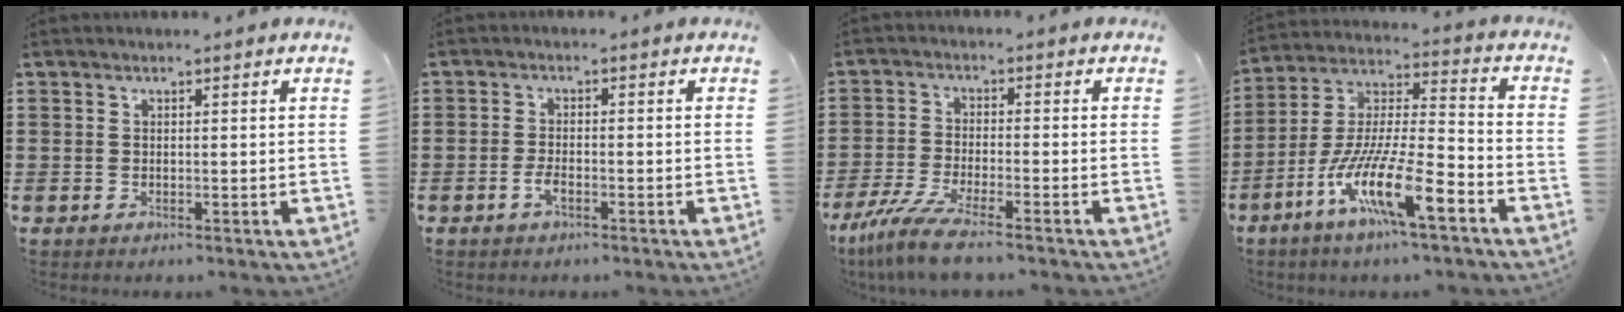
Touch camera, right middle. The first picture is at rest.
{"total": 2.3, "force": [-1.1, 0.7, 1.8], "torque": [-0.047, -0.003, -0.027]}
{"total": 6.7, "force": [-5.4, 0.3, 4.0], "torque": [-0.096, -0.018, -0.106]}
{"total": 13.7, "force": [-8.5, 2.1, 10.5], "torque": [-0.221, -0.004, -0.168]}